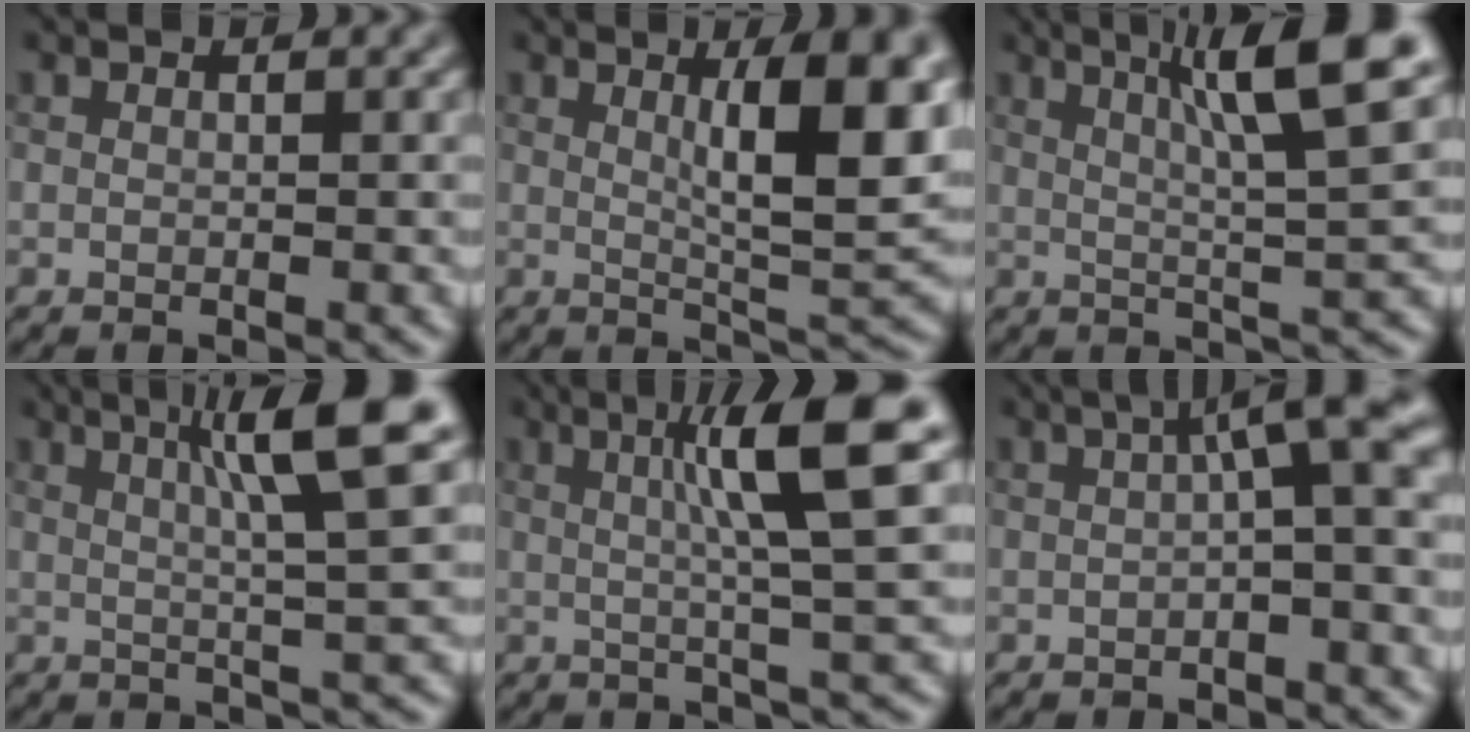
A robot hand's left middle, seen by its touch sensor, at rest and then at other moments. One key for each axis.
{"total": 9.1, "fx": 2.4, "fy": 2.2, "fz": 8.5, "tx": -0.113, "ty": -0.005, "tz": 0.042}
{"total": 10.0, "fx": 4.1, "fy": 1.5, "fz": 9.0, "tx": -0.118, "ty": 0.020, "tz": 0.064}
{"total": 8.9, "fx": 3.2, "fy": 1.3, "fz": 8.1, "tx": -0.102, "ty": 0.018, "tz": 0.047}
{"total": 8.6, "fx": 2.1, "fy": 1.2, "fz": 8.2, "tx": -0.113, "ty": 0.015, "tz": 0.031}
{"total": 5.5, "fx": 0.9, "fy": 0.9, "fz": 5.4, "tx": -0.075, "ty": 0.020, "tz": 0.006}